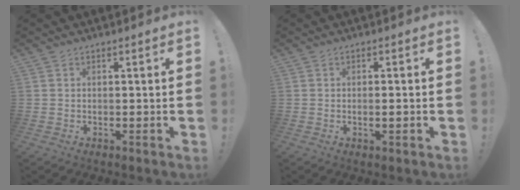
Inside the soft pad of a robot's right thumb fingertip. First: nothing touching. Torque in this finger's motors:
{"motor_torque": [-0.31, -0.13, -0.15, 0.37, 0.01]}